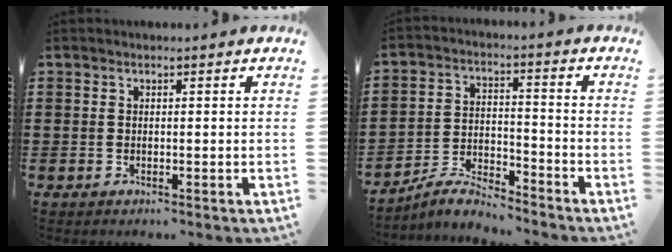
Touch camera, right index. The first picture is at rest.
{"total": 5.0, "force": [-4.8, 0.7, 1.3], "torque": [-0.030, 0.005, -0.097]}